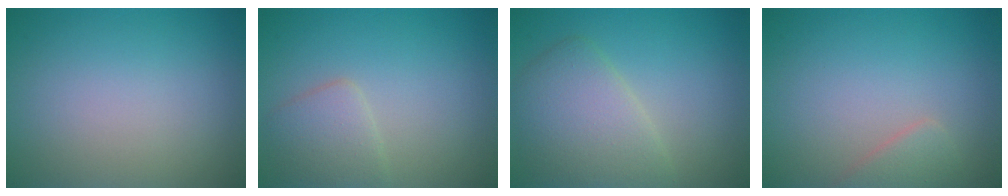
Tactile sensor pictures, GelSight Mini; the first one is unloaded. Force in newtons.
{"total": 2.6, "press": 2.6, "slide": 0.1}
{"total": 4.9, "press": 4.9, "slide": 0.3}
{"total": 1.8, "press": 1.8, "slide": 0.1}